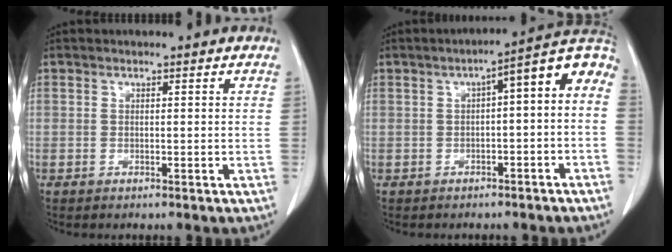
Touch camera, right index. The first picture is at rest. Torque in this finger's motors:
{"motor_torque": [0.34, 0.11, 0.18, 0.04]}